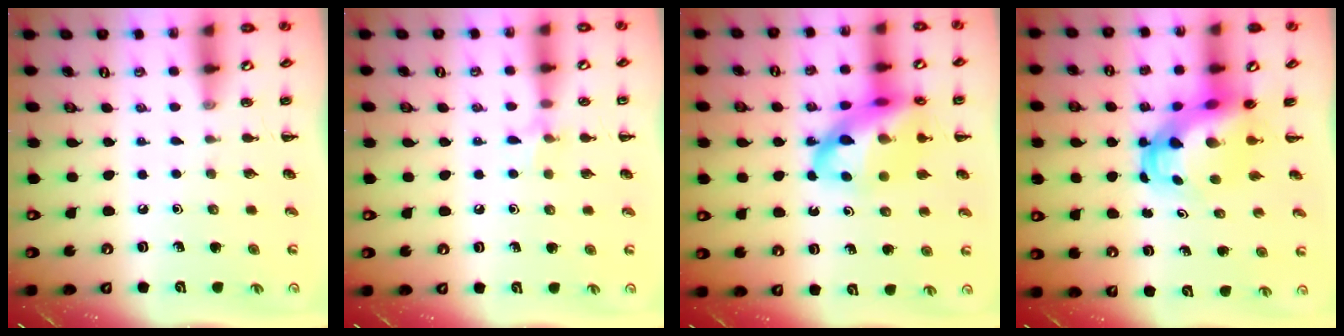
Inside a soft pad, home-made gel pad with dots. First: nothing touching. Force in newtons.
{"total": 6.3, "press": 6.1, "slide": 1.5}
{"total": 19.8, "press": 19.4, "slide": 3.9}
{"total": 5.8, "press": 5.6, "slide": 1.6}